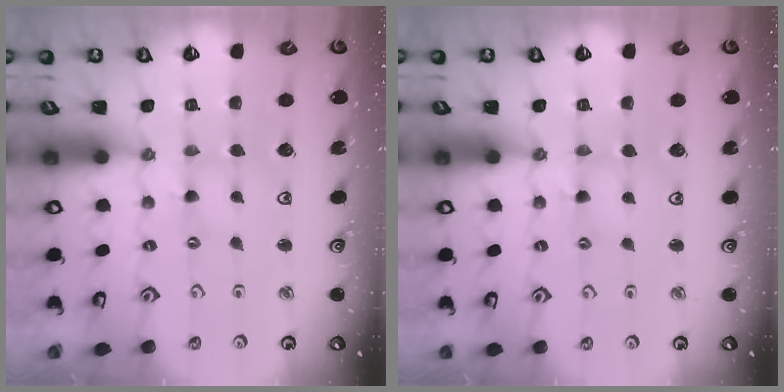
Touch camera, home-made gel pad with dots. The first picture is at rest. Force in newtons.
{"total": 4.1, "press": 4.1, "slide": 0.4}